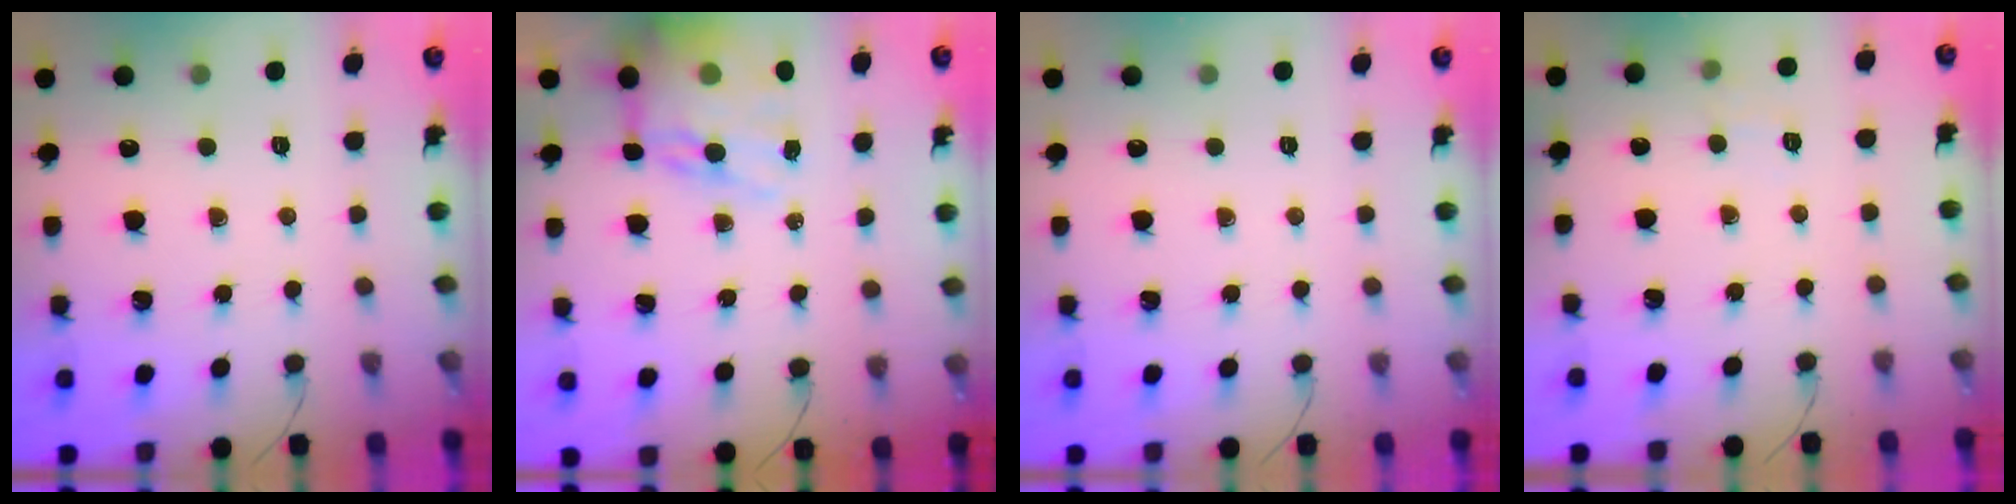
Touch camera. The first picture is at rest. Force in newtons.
{"total": 14.9, "press": 14.4, "slide": 3.7}
{"total": 0.0}
{"total": 6.3, "press": 6.1, "slide": 1.5}